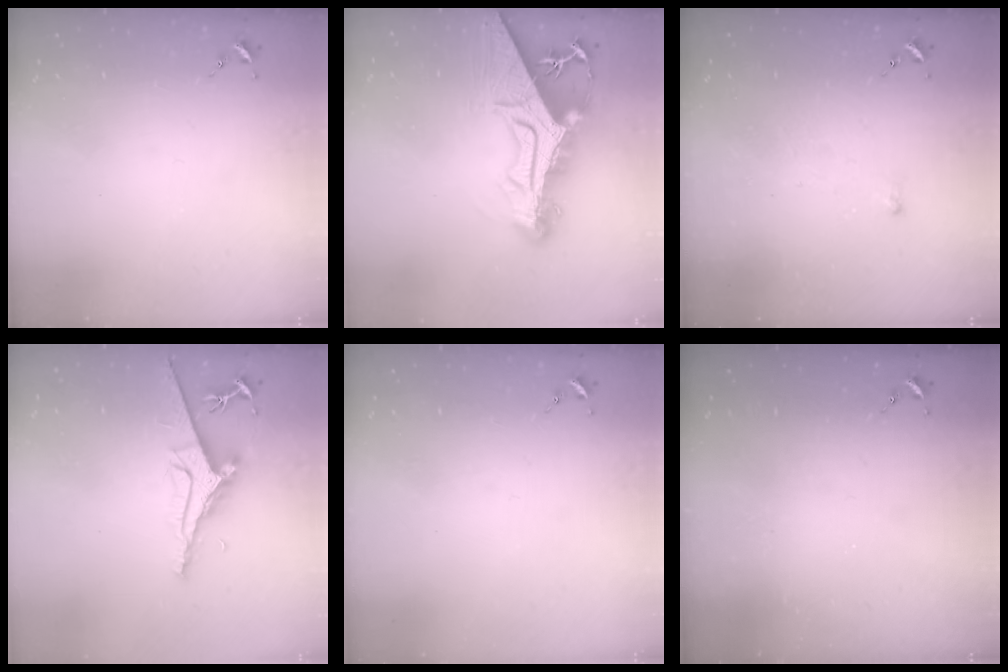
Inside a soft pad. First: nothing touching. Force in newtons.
{"total": 19.2, "press": 19.1, "slide": 1.9}
{"total": 2.5, "press": 2.5, "slide": 0.5}
{"total": 9.3, "press": 9.2, "slide": 1.3}
{"total": 0.0}
{"total": 0.0}